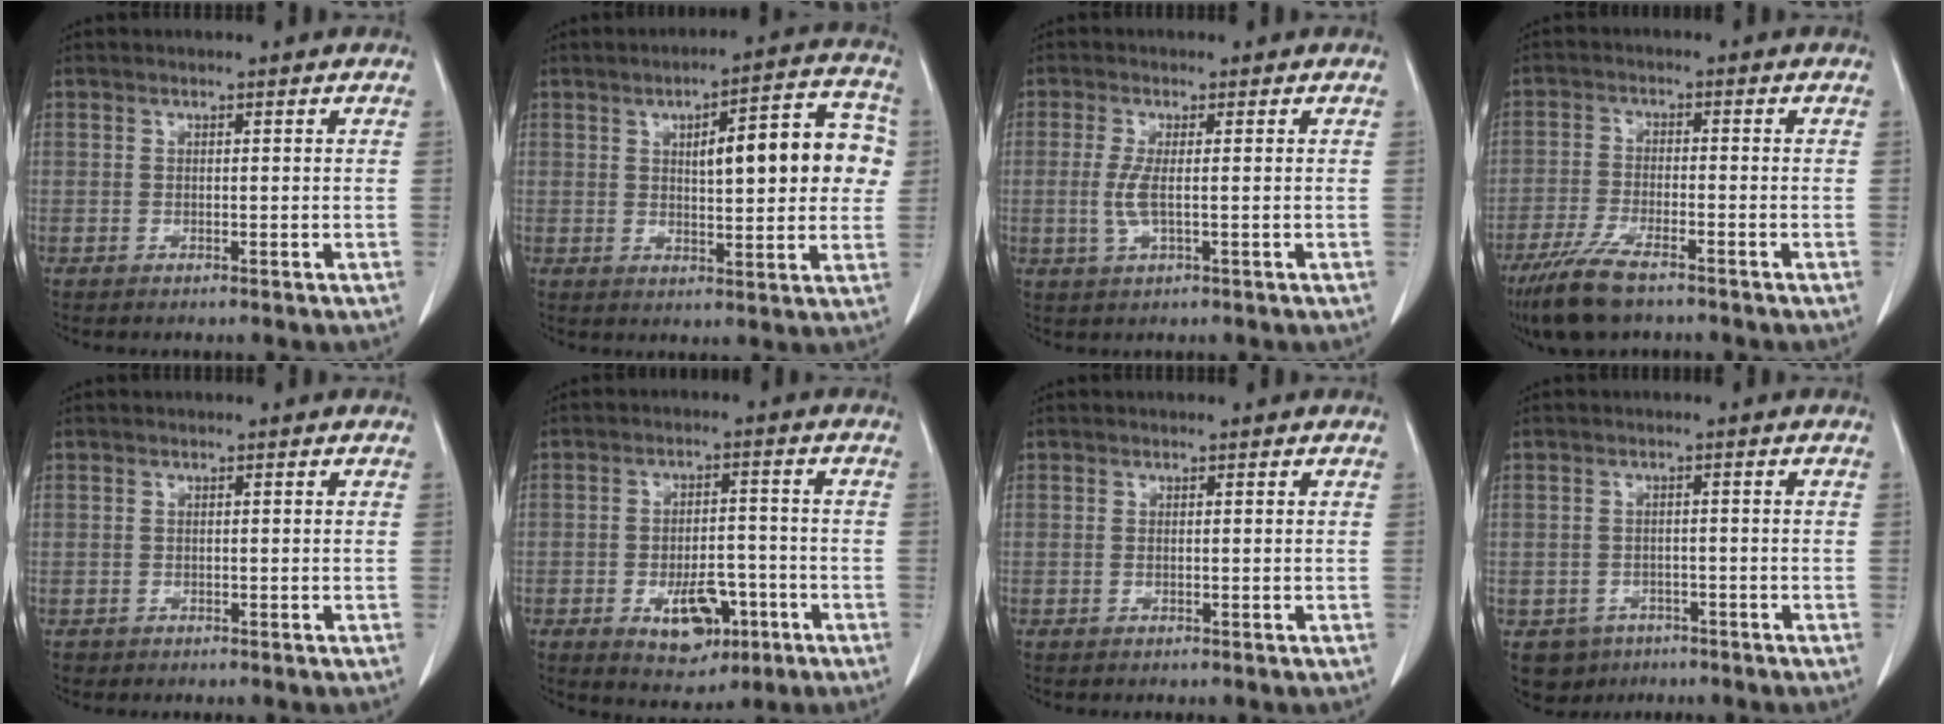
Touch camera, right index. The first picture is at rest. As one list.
[{"total": 12.9, "force": [2.3, 3.7, 12.1], "torque": [-0.151, 0.034, 0.030]}, {"total": 3.5, "force": [-0.3, 0.5, 3.4], "torque": [-0.081, -0.007, -0.004]}, {"total": 8.6, "force": [-6.3, 1.7, 5.6], "torque": [-0.110, -0.021, -0.111]}, {"total": 0.8, "force": [-0.4, 0.7, -0.1], "torque": [-0.007, 0.004, -0.008]}, {"total": 8.5, "force": [-3.7, 4.6, 6.2], "torque": [-0.092, 0.006, -0.047]}, {"total": 0.0}, {"total": 4.5, "force": [-2.7, 3.6, 0.5], "torque": [-0.004, 0.008, -0.035]}]